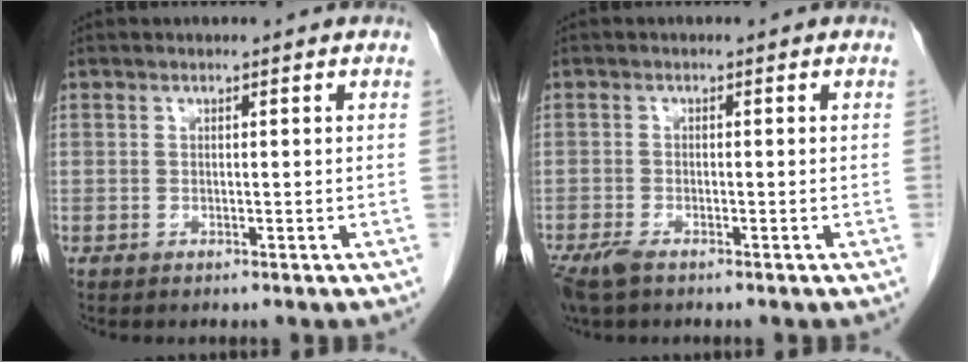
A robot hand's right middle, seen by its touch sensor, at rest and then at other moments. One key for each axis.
{"total": 3.8, "fx": -2.7, "fy": 1.1, "fz": 2.4, "tx": -0.052, "ty": -0.011, "tz": -0.046}